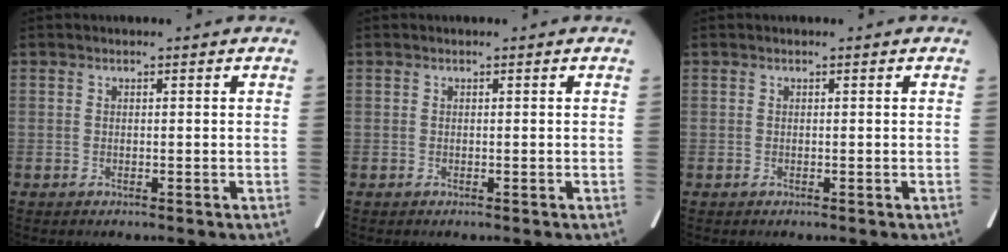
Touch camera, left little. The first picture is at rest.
{"total": 0.0}
{"total": 0.0}